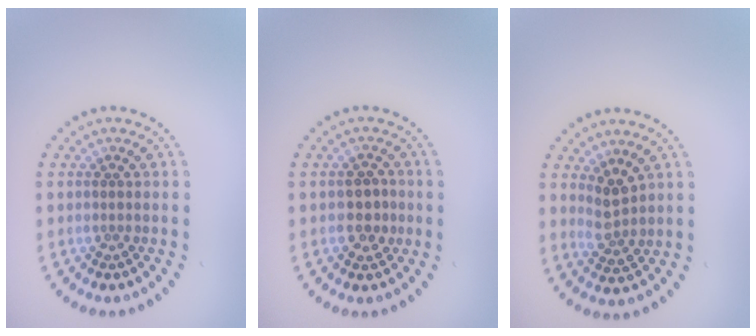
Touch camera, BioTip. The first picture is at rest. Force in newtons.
{"total": 2.4, "press": 2.4, "slide": 0.6}
{"total": 2.3, "press": 2.1, "slide": 1.0}